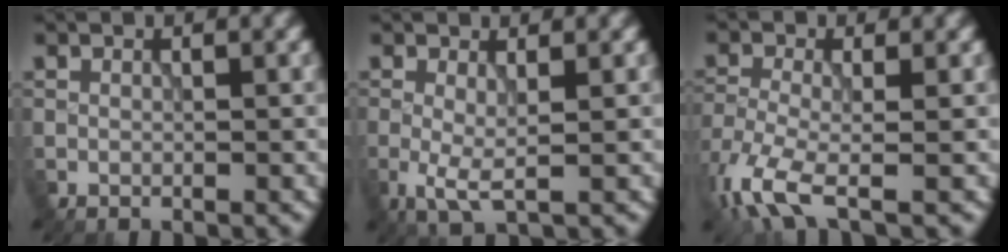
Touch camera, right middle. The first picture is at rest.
{"total": 2.5, "force": [-0.5, 0.6, 2.4], "torque": [-0.057, -0.011, -0.012]}
{"total": 6.0, "force": [-3.8, 2.0, 4.2], "torque": [-0.101, -0.011, -0.085]}